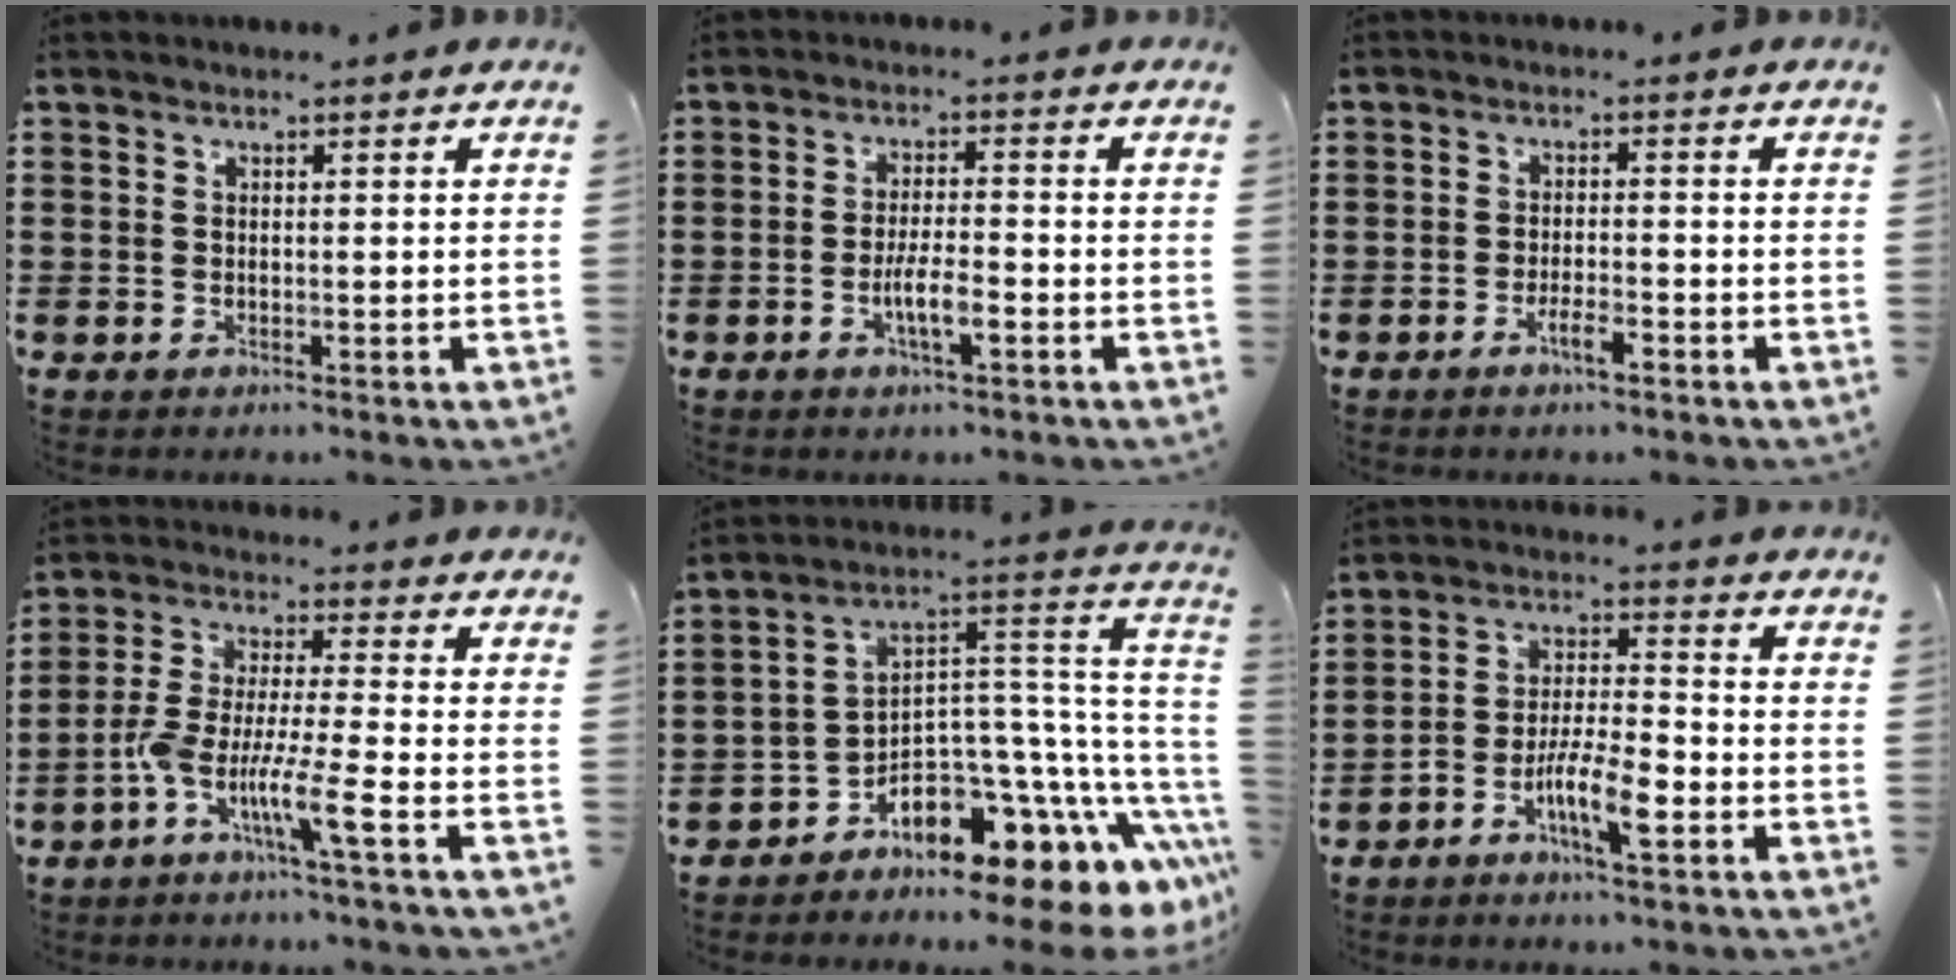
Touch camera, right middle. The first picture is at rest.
{"total": 4.5, "force": [-1.8, 1.0, 3.9], "torque": [-0.073, 0.003, -0.036]}
{"total": 3.2, "force": [-2.0, 0.7, 2.4], "torque": [-0.046, 0.003, -0.039]}
{"total": 8.2, "force": [-5.0, 0.3, 6.5], "torque": [-0.142, -0.010, -0.099]}
{"total": 8.2, "force": [-6.4, 2.4, 4.6], "torque": [-0.107, -0.037, -0.137]}
{"total": 6.4, "force": [-3.6, 1.4, 5.0], "torque": [-0.103, -0.002, -0.072]}